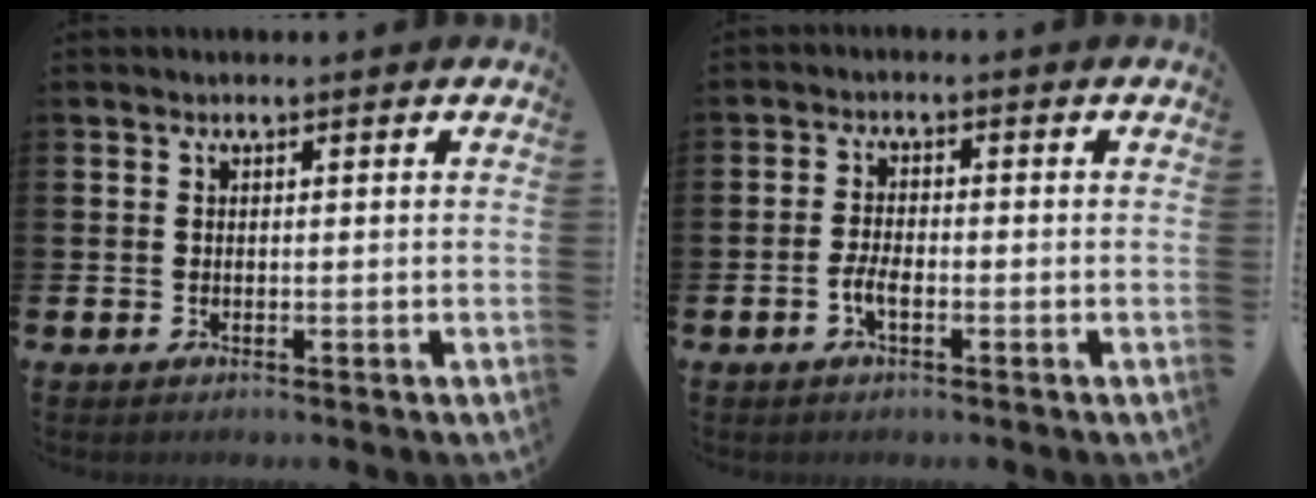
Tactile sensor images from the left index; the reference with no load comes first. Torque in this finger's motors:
{"motor_torque": [0.21, 0.25, 0.13, 0.09]}